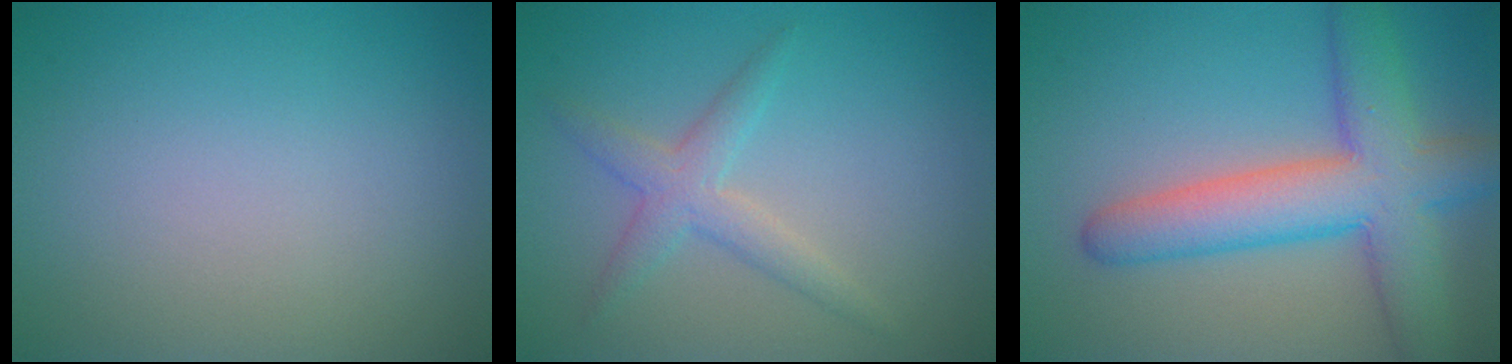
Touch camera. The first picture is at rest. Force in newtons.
{"total": 1.7, "press": 1.7, "slide": 0.2}
{"total": 7.9, "press": 7.9, "slide": 0.4}